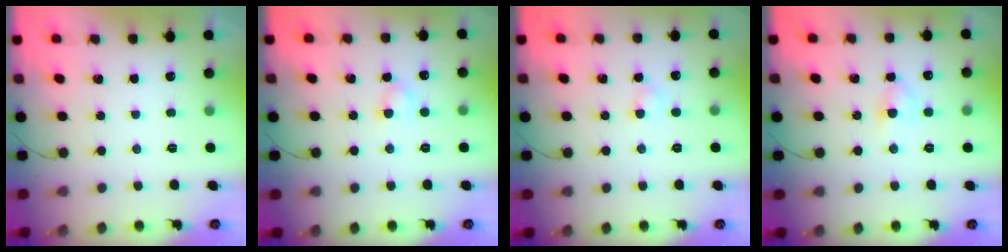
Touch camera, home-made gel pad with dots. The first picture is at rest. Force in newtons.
{"total": 3.7, "press": 3.4, "slide": 1.4}
{"total": 2.6, "press": 2.3, "slide": 1.0}
{"total": 4.6, "press": 4.3, "slide": 1.5}